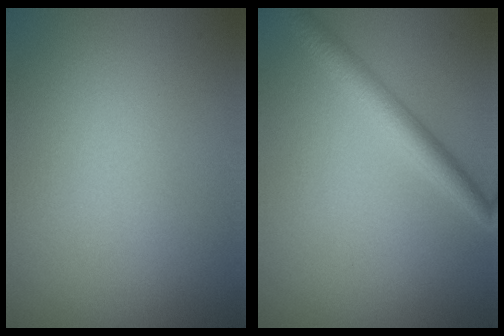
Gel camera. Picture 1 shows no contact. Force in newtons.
{"total": 2.9, "press": 2.9, "slide": 0.1}